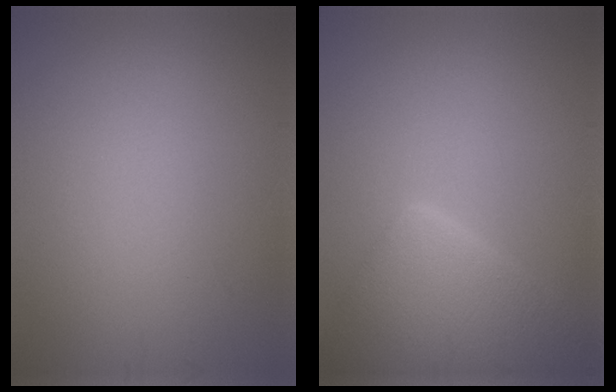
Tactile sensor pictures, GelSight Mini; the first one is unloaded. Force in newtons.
{"total": 7.2, "press": 7.2, "slide": 0.5}